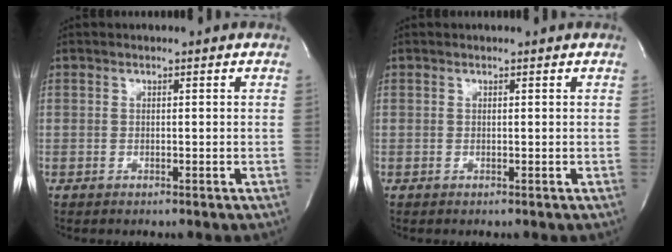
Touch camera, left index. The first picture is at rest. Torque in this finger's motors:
{"motor_torque": [0.24, -0.18, -0.08, -0.01]}